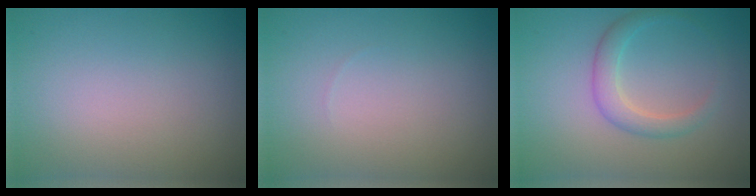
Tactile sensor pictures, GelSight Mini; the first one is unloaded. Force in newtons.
{"total": 0.0}
{"total": 2.4, "press": 2.4, "slide": 0.1}